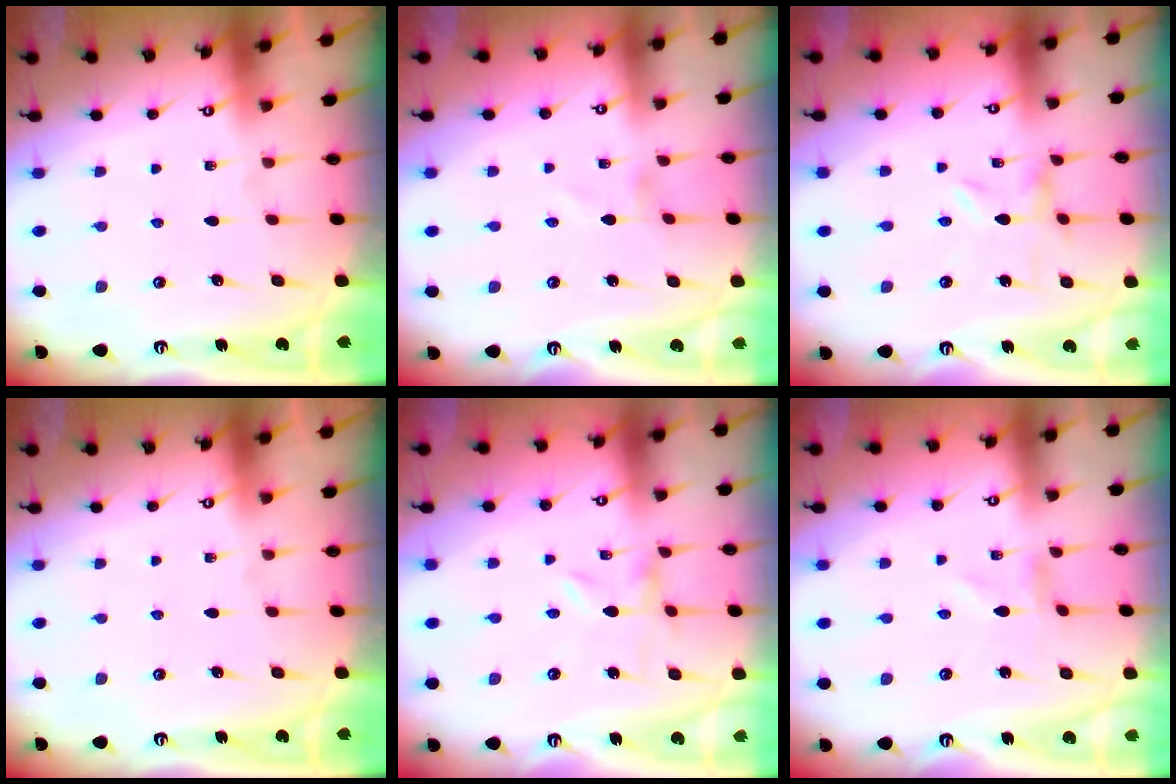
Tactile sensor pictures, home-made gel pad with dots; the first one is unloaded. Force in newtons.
{"total": 0.0}
{"total": 0.0}
{"total": 0.0}
{"total": 0.0}
{"total": 0.8, "press": 0.8, "slide": 0.1}